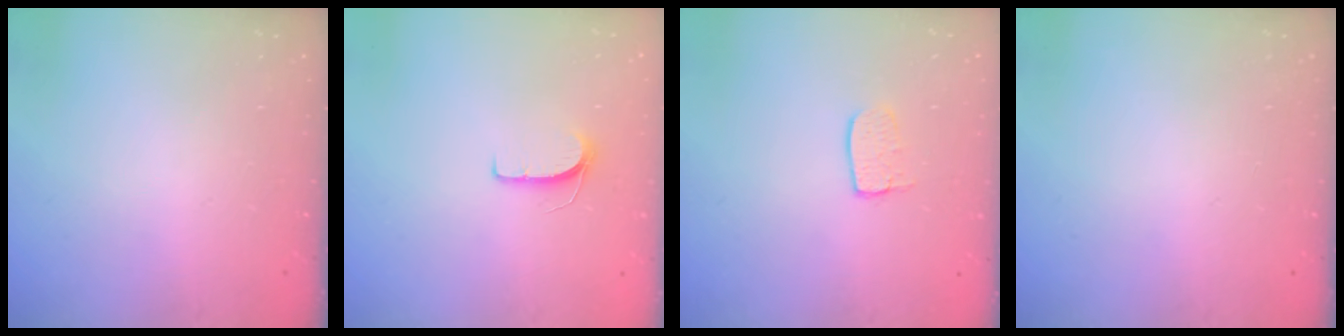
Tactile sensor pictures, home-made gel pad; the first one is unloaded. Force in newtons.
{"total": 6.1, "press": 6.1, "slide": 0.5}
{"total": 5.6, "press": 5.6, "slide": 0.4}
{"total": 0.0}